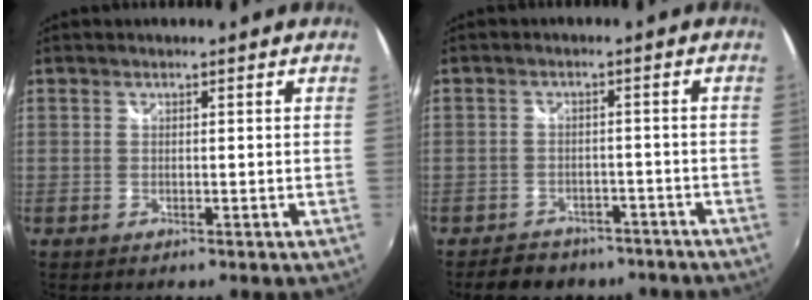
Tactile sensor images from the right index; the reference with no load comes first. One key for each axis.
{"total": 9.3, "fx": -7.3, "fy": 5.2, "fz": 2.5, "tx": -0.063, "ty": 0.020, "tz": -0.095}